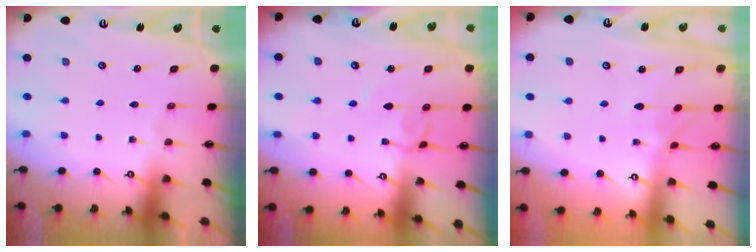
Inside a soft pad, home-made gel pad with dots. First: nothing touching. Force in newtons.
{"total": 2.3, "press": 2.2, "slide": 0.3}
{"total": 2.0, "press": 1.8, "slide": 0.9}